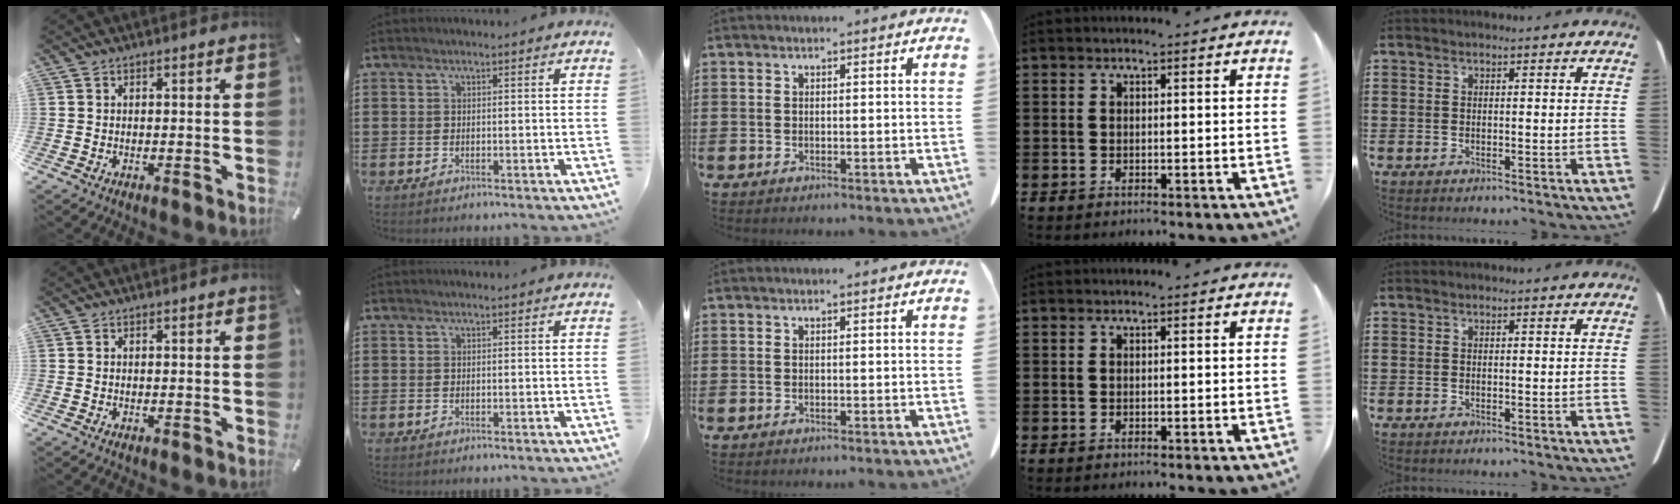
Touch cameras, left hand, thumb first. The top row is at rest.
{}